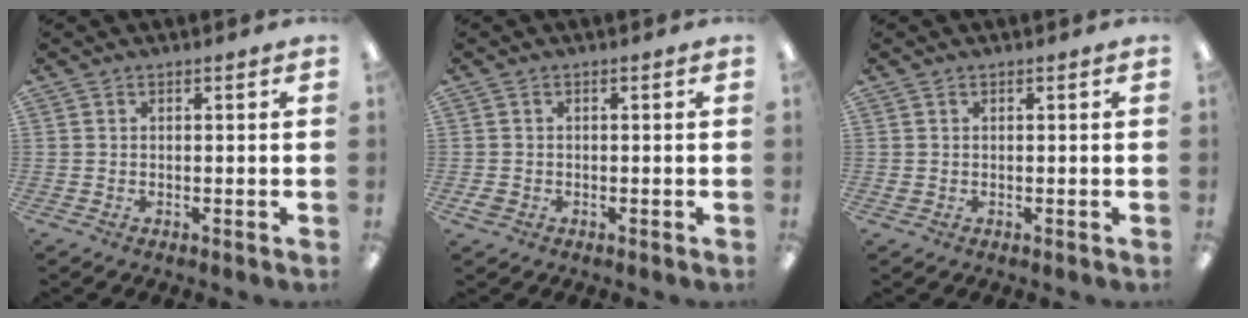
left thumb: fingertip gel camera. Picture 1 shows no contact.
{"total": 1.5, "force": [-0.4, 1.3, 0.7], "torque": [-0.011, 0.004, -0.009]}
{"total": 0.7, "force": [0.2, 0.5, 0.4], "torque": [-0.009, 0.004, 0.003]}